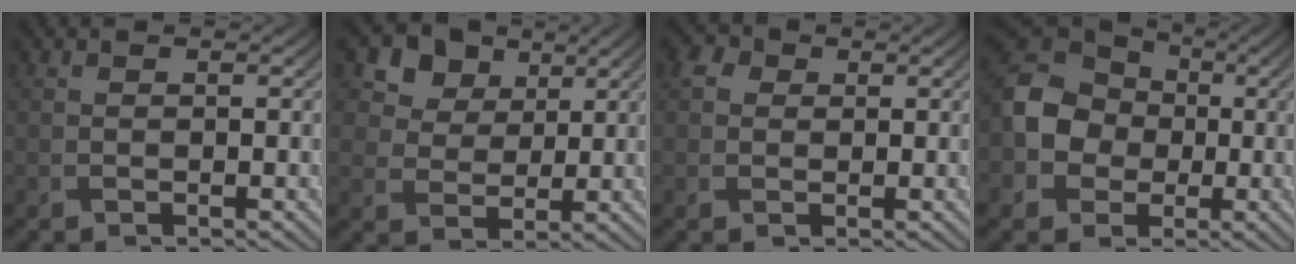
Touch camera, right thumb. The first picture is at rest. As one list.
[{"total": 9.1, "force": [5.0, 6.5, 3.8], "torque": [-0.110, -0.013, 0.101]}, {"total": 2.3, "force": [0.6, 2.0, 1.0], "torque": [-0.023, 0.002, 0.004]}, {"total": 9.9, "force": [-0.7, 8.5, 5.0], "torque": [-0.111, -0.003, -0.032]}]